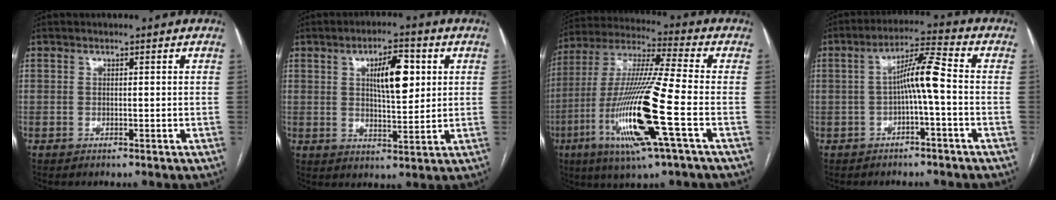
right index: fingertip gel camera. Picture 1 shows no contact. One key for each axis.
{"total": 8.2, "fx": 2.4, "fy": 2.5, "fz": 7.5, "tx": -0.122, "ty": 0.009, "tz": 0.043}
{"total": 19.1, "fx": -6.1, "fy": 0.4, "fz": 18.1, "tx": -0.385, "ty": -0.023, "tz": -0.120}
{"total": 6.6, "fx": -0.9, "fy": 0.1, "fz": 6.6, "tx": -0.116, "ty": 0.023, "tz": -0.014}